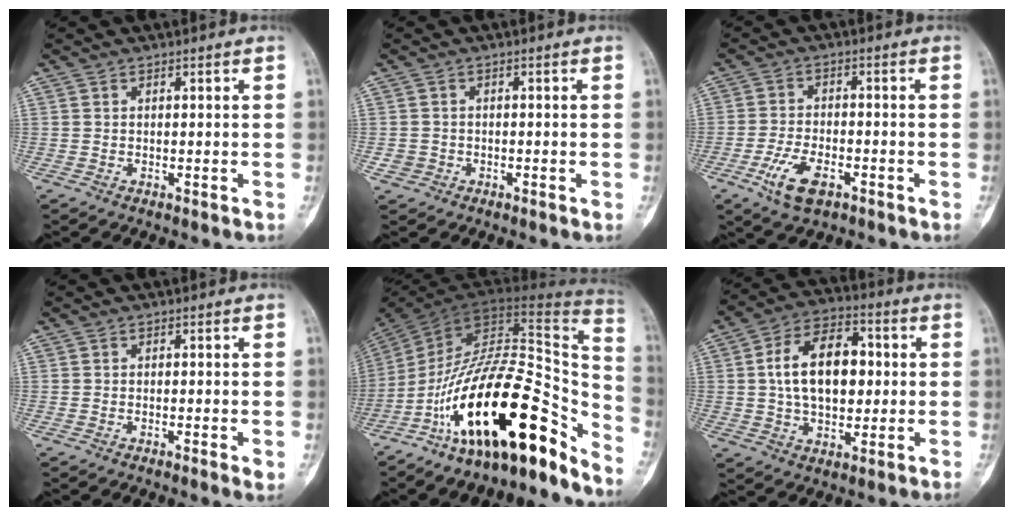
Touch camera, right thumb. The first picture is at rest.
{"total": 1.7, "force": [-0.7, 1.6, 0.3], "torque": [-0.001, 0.006, -0.014]}
{"total": 7.6, "force": [-3.8, 3.7, 5.4], "torque": [-0.110, 0.013, -0.067]}
{"total": 1.4, "force": [-0.3, 0.3, 1.3], "torque": [-0.027, -0.005, -0.007]}
{"total": 27.1, "force": [-16.7, 9.4, 19.1], "torque": [-0.252, 0.117, -0.274]}
{"total": 15.4, "force": [1.6, 9.5, 12.0], "torque": [-0.176, 0.016, 0.022]}